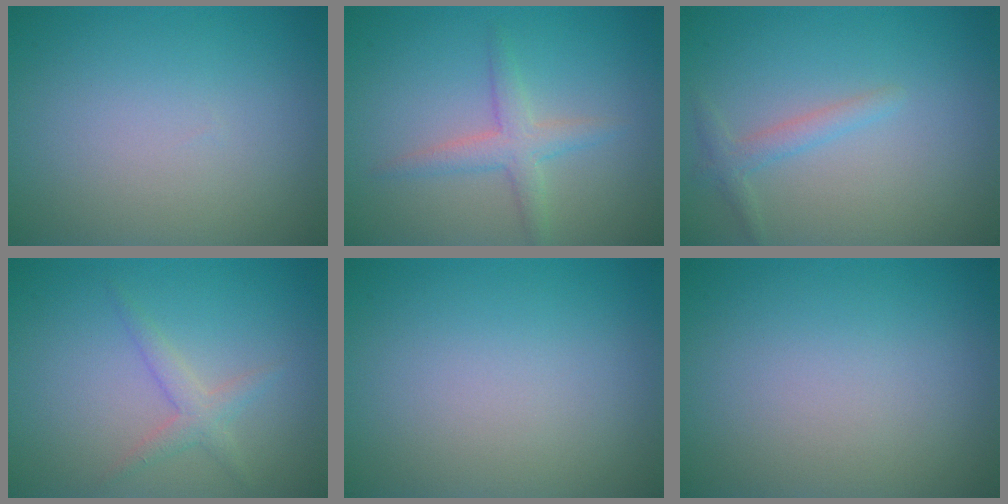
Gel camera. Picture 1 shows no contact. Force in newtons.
{"total": 2.5, "press": 2.5, "slide": 0.1}
{"total": 1.5, "press": 1.5, "slide": 0.1}
{"total": 1.8, "press": 1.8, "slide": 0.1}
{"total": 0.0}
{"total": 0.0}